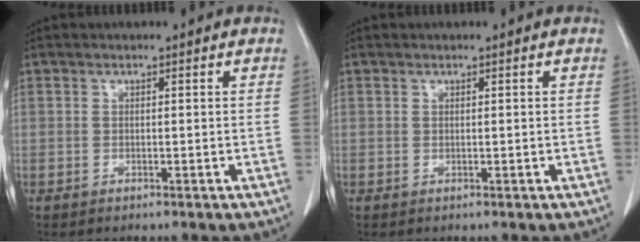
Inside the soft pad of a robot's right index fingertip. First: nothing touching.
{"total": 0.0}